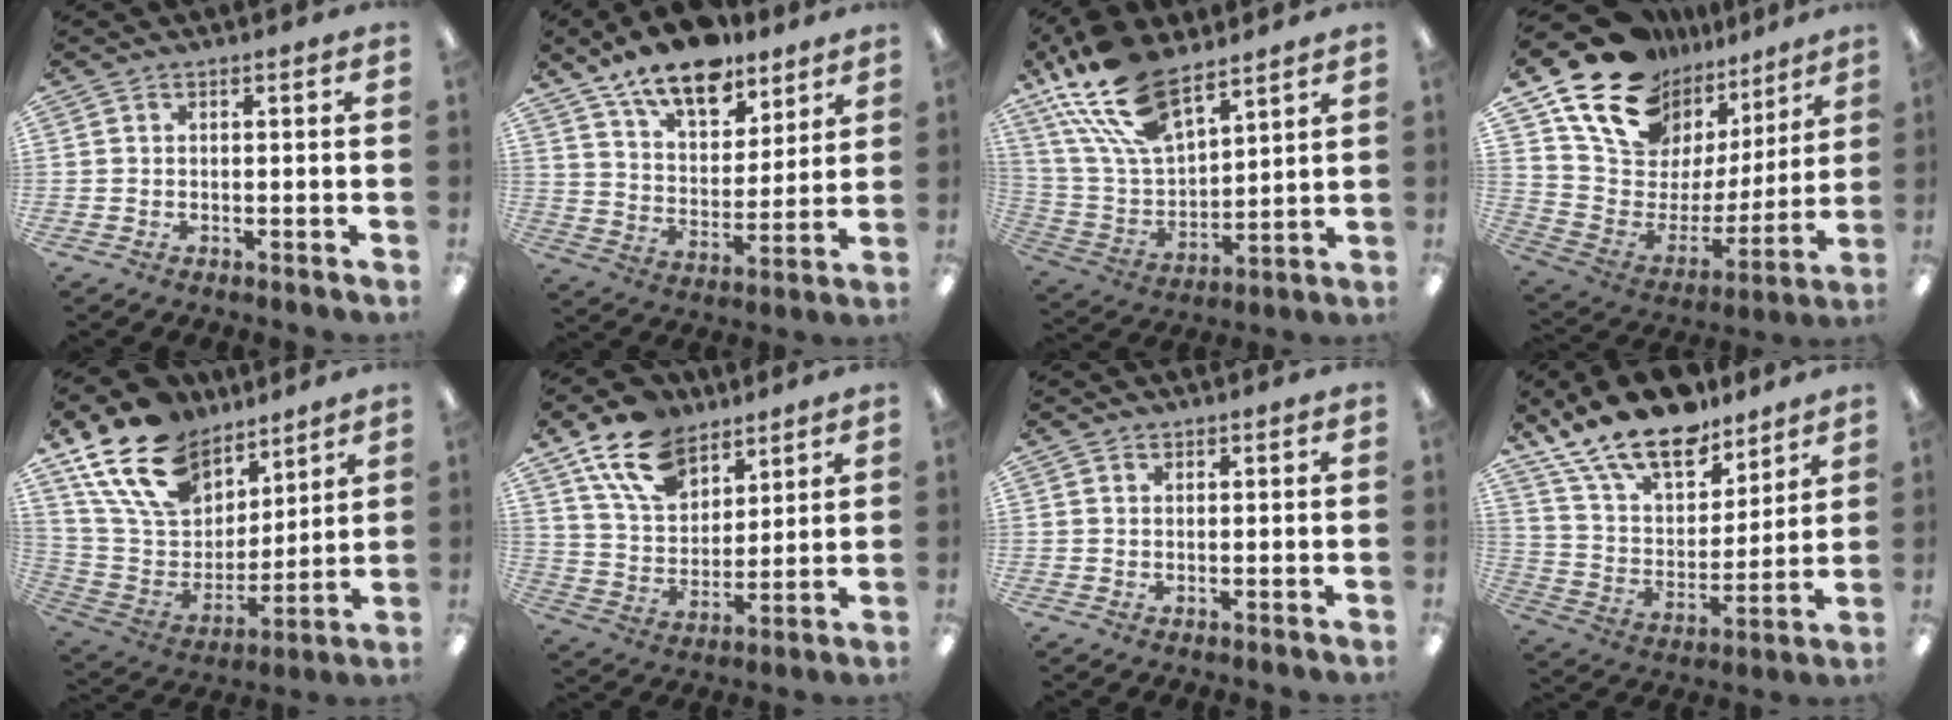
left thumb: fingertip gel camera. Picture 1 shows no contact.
{"total": 15.2, "force": [11.9, 6.8, 6.7], "torque": [-0.115, -0.071, 0.213]}
{"total": 21.0, "force": [14.0, 9.8, 12.2], "torque": [-0.273, -0.067, 0.255]}
{"total": 18.4, "force": [14.9, 9.3, 5.6], "torque": [-0.123, -0.118, 0.273]}
{"total": 20.0, "force": [12.8, 12.5, 8.9], "torque": [-0.180, -0.062, 0.243]}
{"total": 15.8, "force": [10.3, 9.5, 7.2], "torque": [-0.135, -0.043, 0.197]}
{"total": 1.0, "force": [0.8, 0.6, 0.0], "torque": [-0.001, 0.001, 0.015]}
{"total": 19.5, "force": [14.8, 8.7, 9.2], "torque": [-0.170, -0.089, 0.266]}